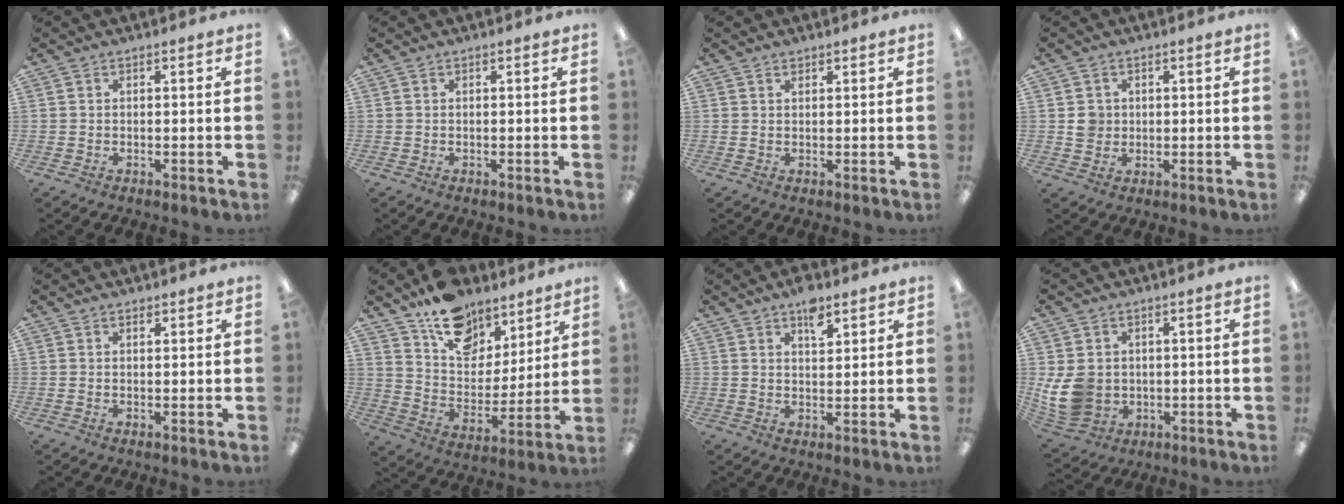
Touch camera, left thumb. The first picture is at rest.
{"total": 0.0}
{"total": 1.1, "force": [1.0, 0.4, 0.3], "torque": [-0.006, -0.001, 0.019]}
{"total": 3.6, "force": [0.7, 3.5, 0.8], "torque": [-0.007, 0.001, 0.008]}
{"total": 0.9, "force": [0.8, 0.4, 0.3], "torque": [0.001, -0.004, 0.013]}
{"total": 15.0, "force": [11.2, 8.6, 5.1], "torque": [-0.086, -0.080, 0.208]}
{"total": 5.5, "force": [3.8, 2.4, 3.1], "torque": [-0.038, -0.018, 0.064]}
{"total": 9.8, "force": [0.2, 8.4, 5.1], "torque": [-0.121, 0.006, 0.008]}